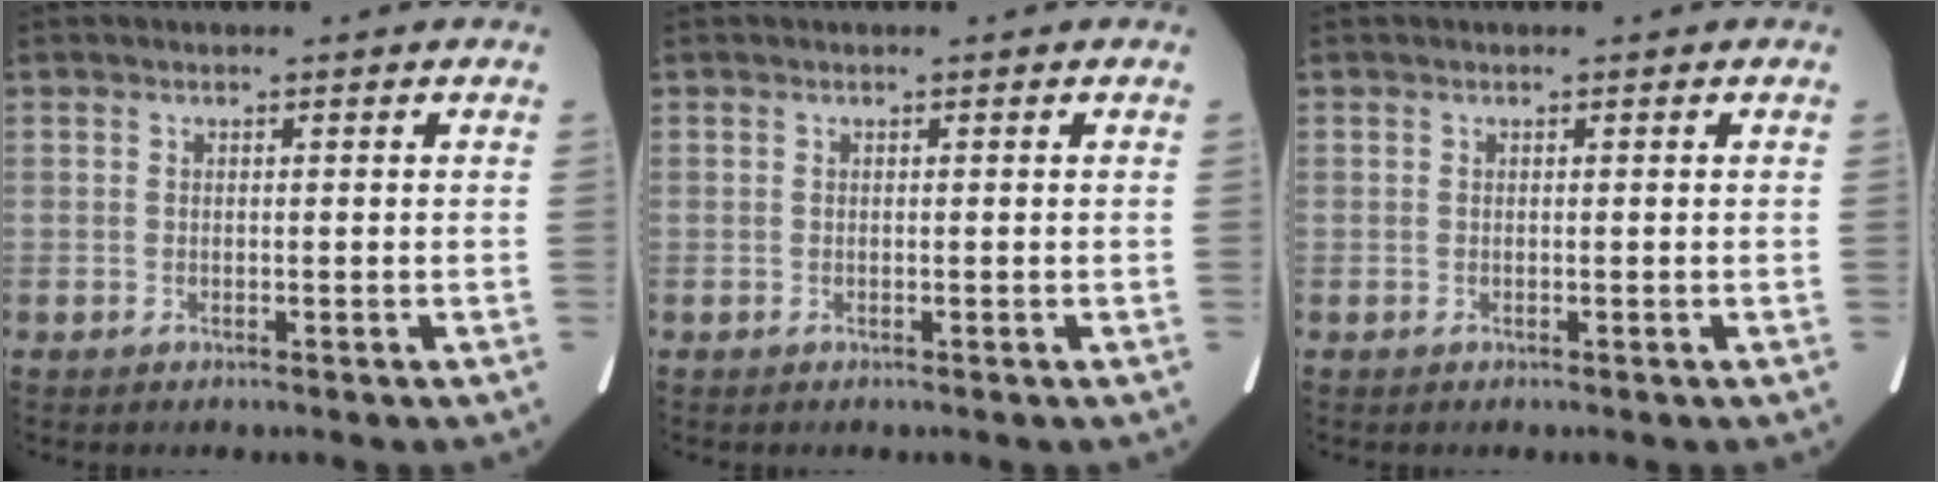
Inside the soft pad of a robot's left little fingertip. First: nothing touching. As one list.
[{"total": 0.0}, {"total": 0.0}]